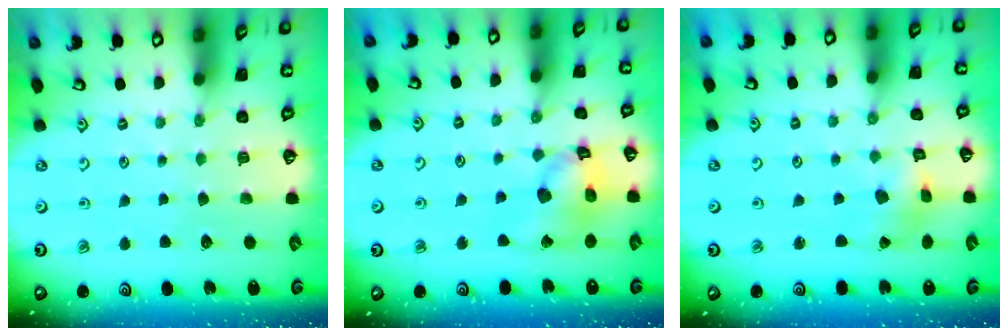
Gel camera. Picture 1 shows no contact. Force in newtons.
{"total": 13.5, "press": 13.4, "slide": 1.8}
{"total": 3.8, "press": 3.7, "slide": 0.8}